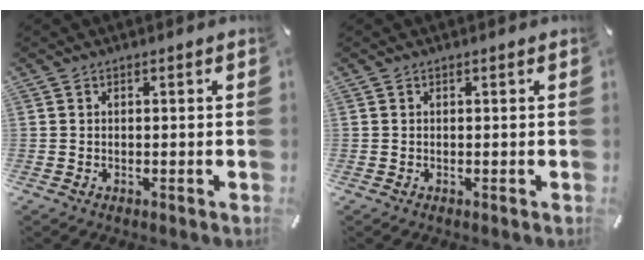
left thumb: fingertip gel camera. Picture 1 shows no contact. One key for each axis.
{"total": 0.0}